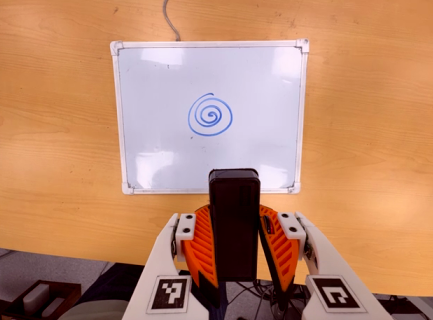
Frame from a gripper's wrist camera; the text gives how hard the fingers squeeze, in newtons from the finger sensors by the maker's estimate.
{"total": 8.6, "left": 7.4, "right": 9.7}